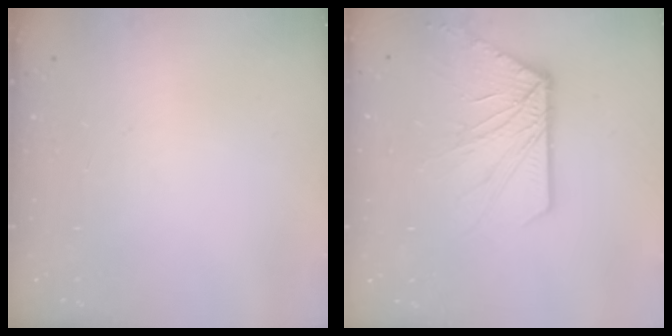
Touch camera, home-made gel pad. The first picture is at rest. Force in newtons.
{"total": 11.7, "press": 11.7, "slide": 0.4}